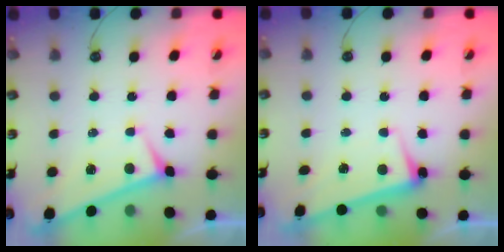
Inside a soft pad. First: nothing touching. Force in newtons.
{"total": 2.8, "press": 2.6, "slide": 1.0}